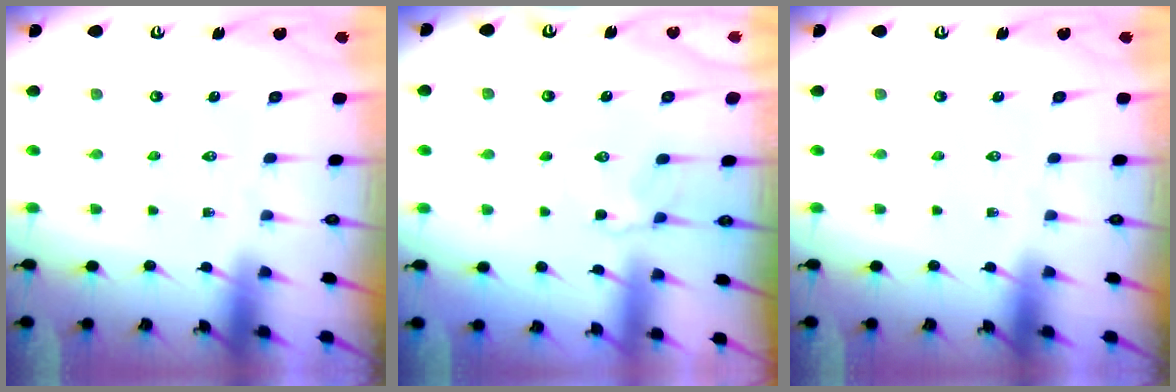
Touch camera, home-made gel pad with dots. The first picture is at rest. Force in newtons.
{"total": 2.8, "press": 2.6, "slide": 1.1}
{"total": 0.0}